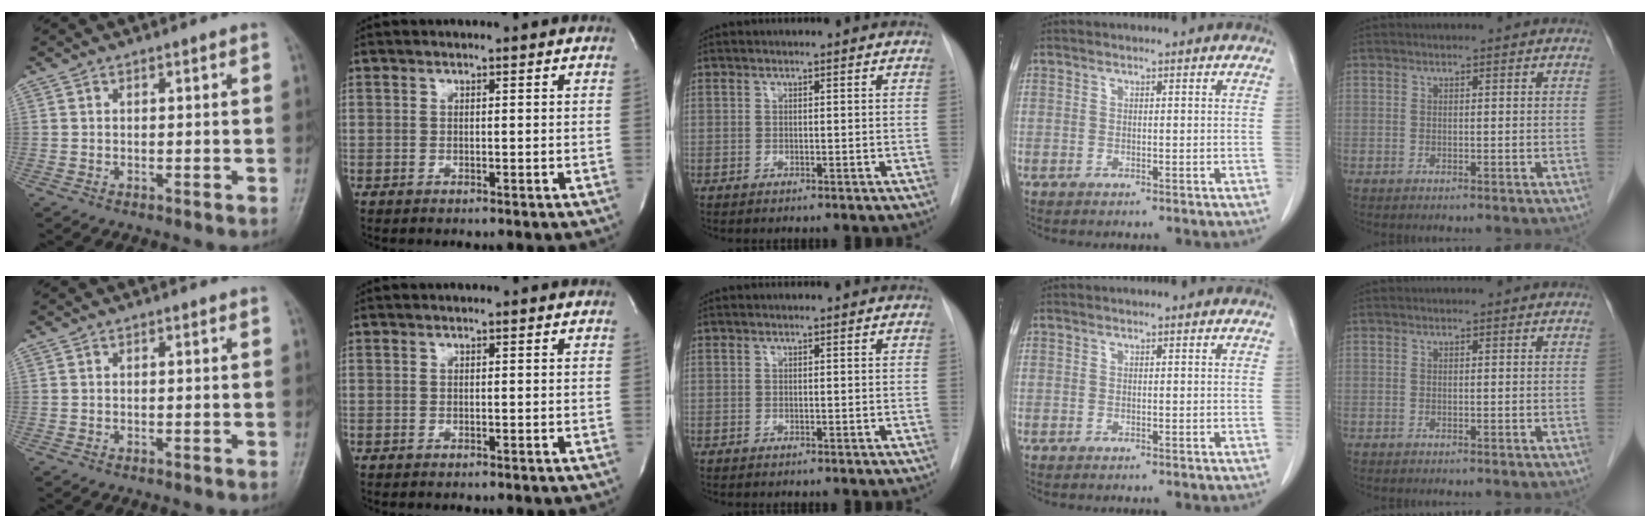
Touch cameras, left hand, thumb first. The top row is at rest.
{}